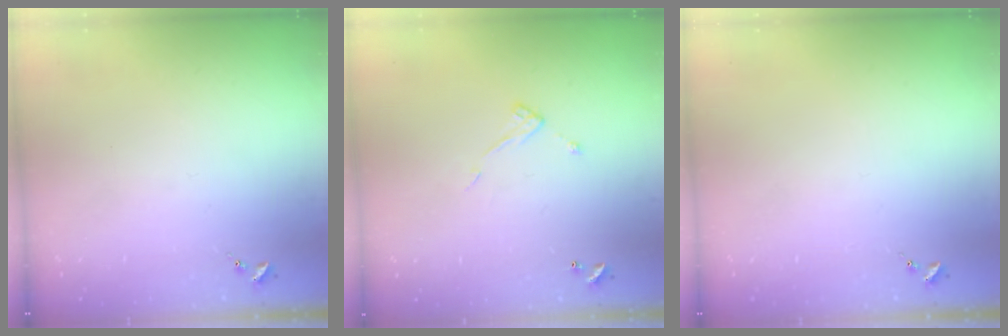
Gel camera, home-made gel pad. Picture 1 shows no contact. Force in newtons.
{"total": 7.3, "press": 7.3, "slide": 0.5}
{"total": 0.0}